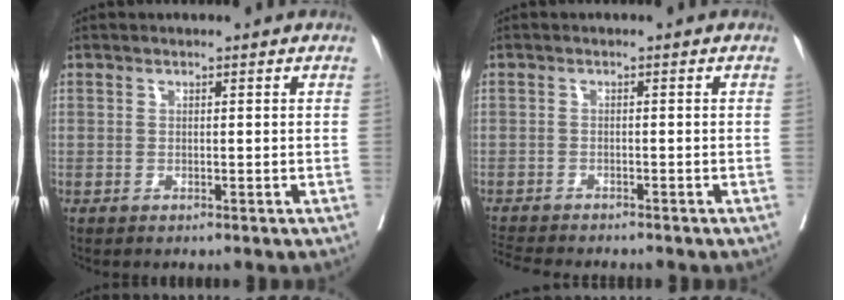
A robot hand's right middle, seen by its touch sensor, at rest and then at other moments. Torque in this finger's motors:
{"motor_torque": [0.54, -0.77, 0.07, 0.04]}